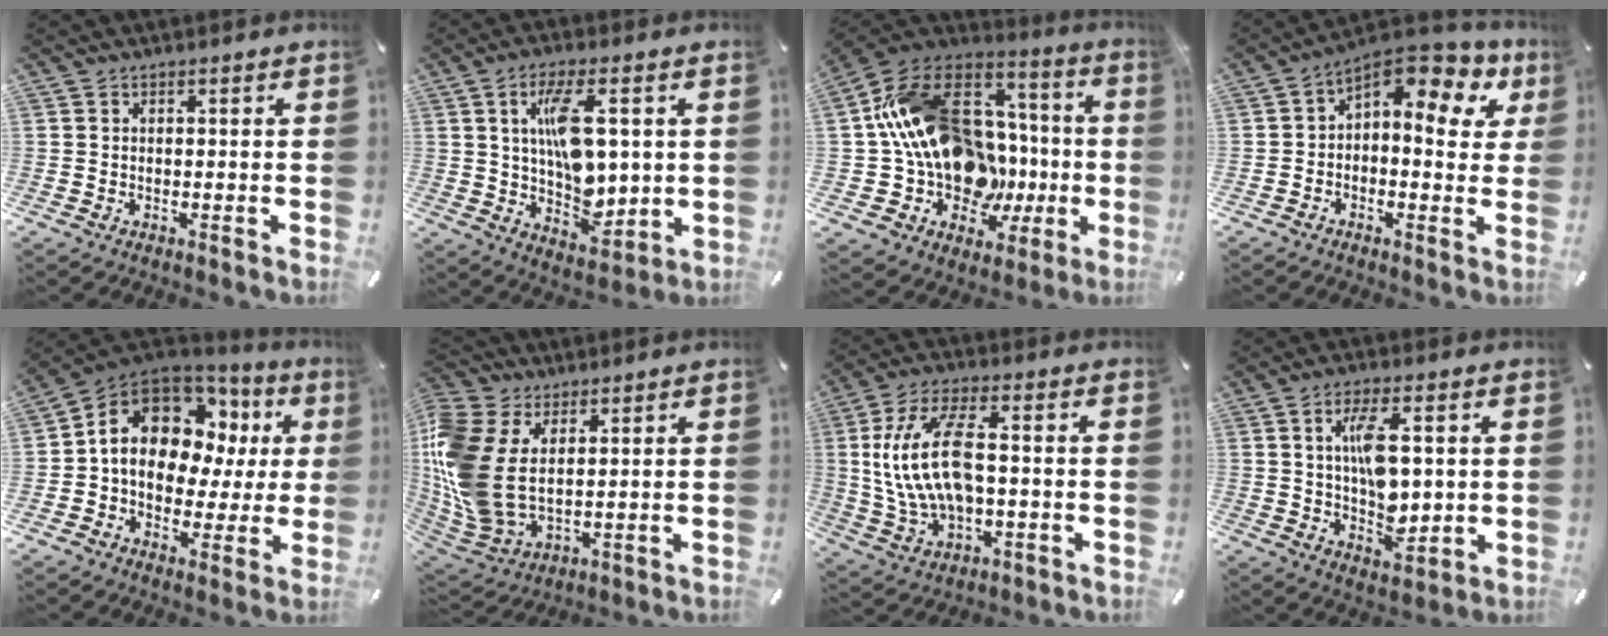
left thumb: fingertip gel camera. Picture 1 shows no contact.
{"total": 12.5, "force": [2.9, 6.5, 10.2], "torque": [-0.168, -0.006, 0.050]}
{"total": 20.9, "force": [0.7, 16.9, 12.4], "torque": [-0.240, -0.033, 0.040]}
{"total": 9.6, "force": [4.6, 4.6, 7.1], "torque": [-0.109, -0.042, 0.077]}
{"total": 13.7, "force": [5.1, 10.0, 7.9], "torque": [-0.141, -0.030, 0.097]}
{"total": 13.5, "force": [2.5, 9.8, 8.8], "torque": [-0.233, -0.030, 0.043]}
{"total": 14.7, "force": [0.6, 7.8, 12.4], "torque": [-0.262, 0.002, 0.012]}
{"total": 10.5, "force": [2.1, 5.3, 8.9], "torque": [-0.168, -0.006, 0.031]}